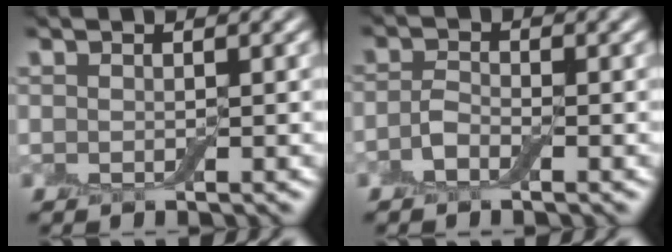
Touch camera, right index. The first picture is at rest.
{"total": 1.2, "force": [-0.9, 0.6, 0.6], "torque": [-0.013, 0.006, -0.023]}